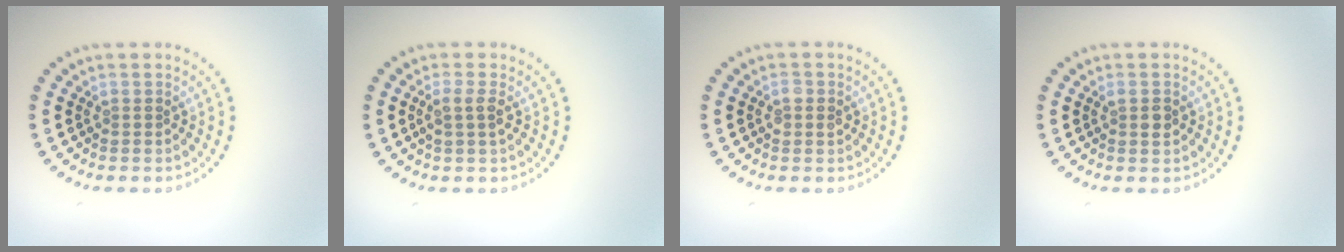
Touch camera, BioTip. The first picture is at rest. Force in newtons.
{"total": 1.6, "press": 1.4, "slide": 0.8}
{"total": 1.2, "press": 1.2, "slide": 0.1}
{"total": 1.1, "press": 1.0, "slide": 0.4}